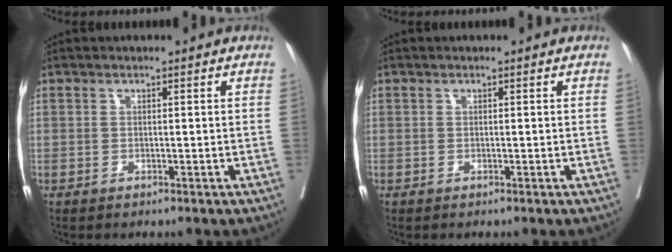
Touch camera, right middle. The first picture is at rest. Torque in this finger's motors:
{"motor_torque": [0.00, 0.00, 0.00, 0.00]}